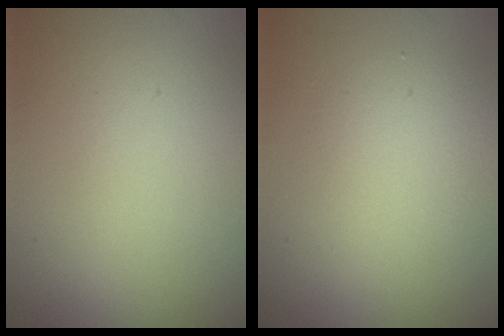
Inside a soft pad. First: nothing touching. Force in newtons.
{"total": 3.2, "press": 3.2, "slide": 0.2}